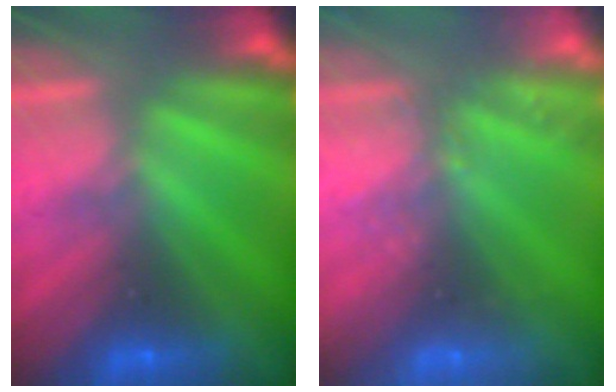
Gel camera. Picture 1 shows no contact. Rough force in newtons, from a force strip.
{"total": 2.4}